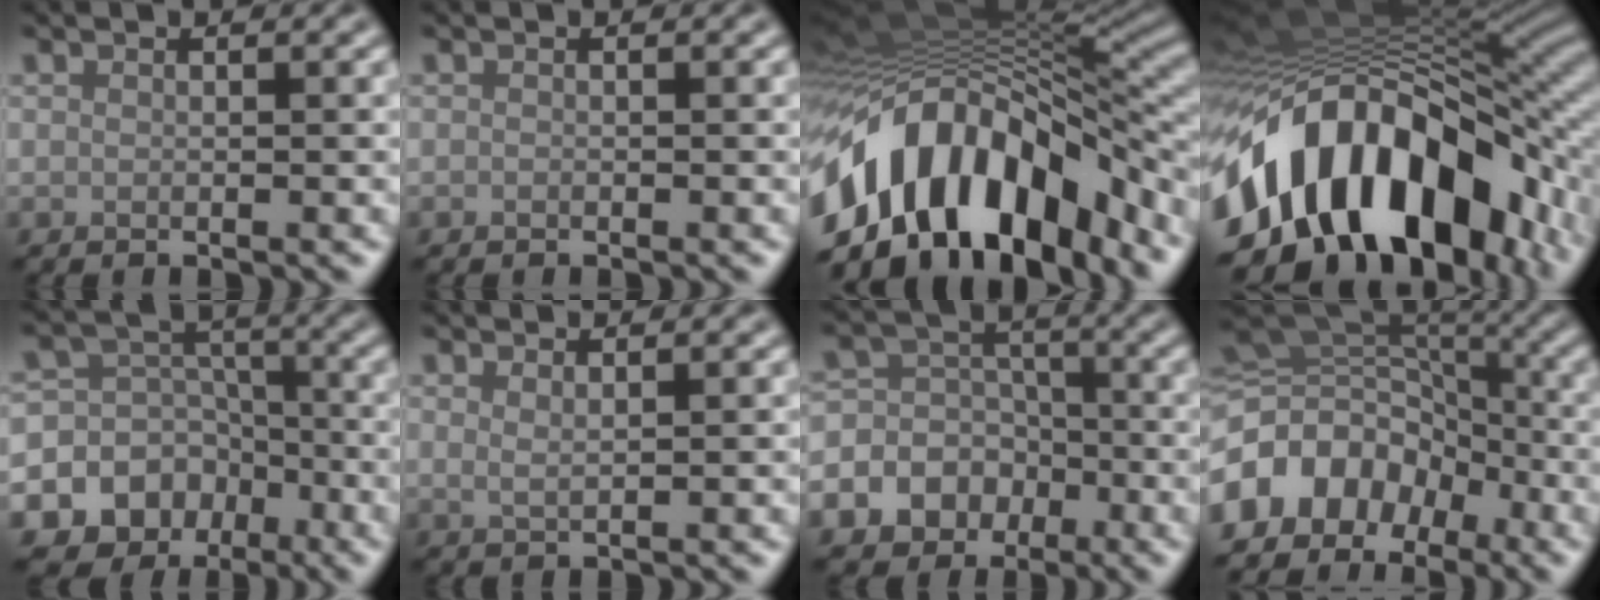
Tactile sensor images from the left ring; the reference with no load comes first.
{"total": 0.0}
{"total": 14.3, "force": [-7.2, 7.8, 9.6], "torque": [-0.169, 0.003, -0.120]}
{"total": 17.4, "force": [-6.3, 10.1, 12.7], "torque": [-0.201, -0.016, -0.091]}
{"total": 14.0, "force": [-6.8, 11.9, 3.1], "torque": [-0.061, -0.036, -0.113]}
{"total": 1.2, "force": [0.8, 0.4, 0.8], "torque": [-0.013, -0.003, 0.015]}
{"total": 10.6, "force": [-4.4, 9.2, 2.8], "torque": [-0.059, -0.009, -0.091]}
{"total": 10.0, "force": [-4.9, 7.4, 4.5], "torque": [-0.098, 0.020, -0.102]}